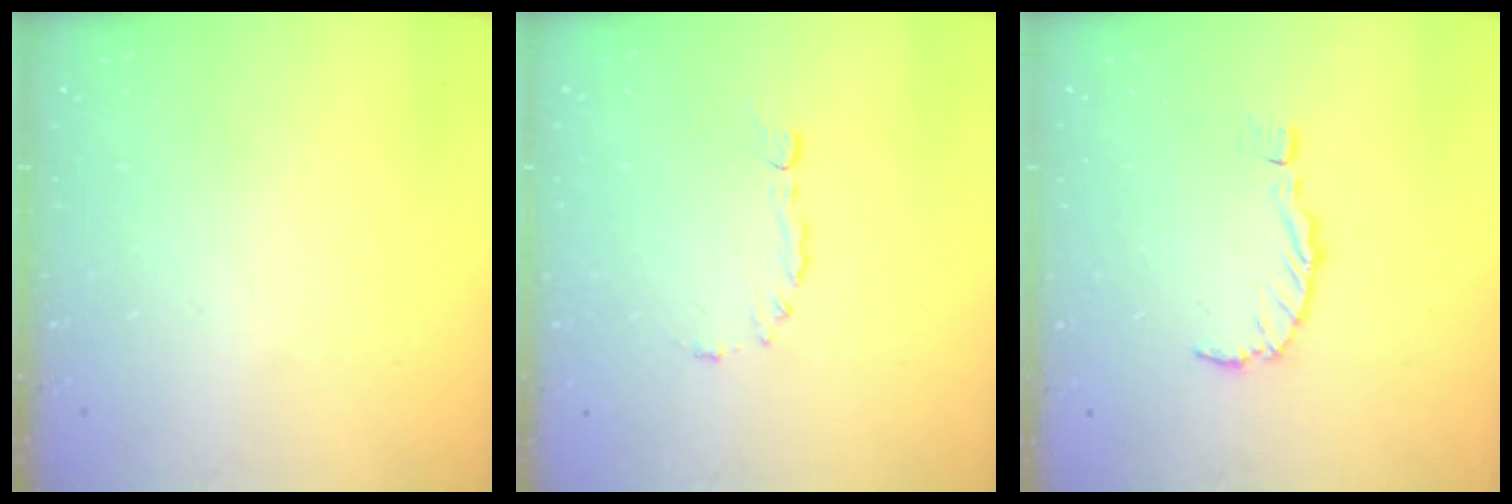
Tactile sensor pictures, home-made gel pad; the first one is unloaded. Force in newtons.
{"total": 4.8, "press": 4.7, "slide": 0.7}
{"total": 0.0}